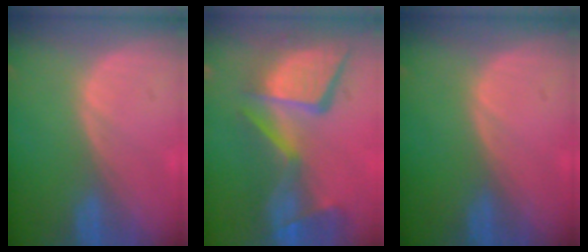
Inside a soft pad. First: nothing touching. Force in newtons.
{"total": 13.8, "press": 11.2, "slide": 8.0}
{"total": 0.0}